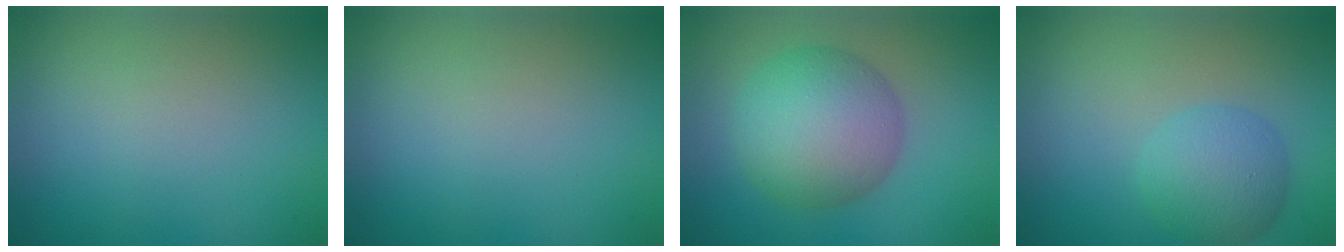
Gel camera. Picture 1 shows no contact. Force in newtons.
{"total": 0.0}
{"total": 8.0, "press": 8.0, "slide": 0.0}
{"total": 4.6, "press": 4.6, "slide": 0.1}